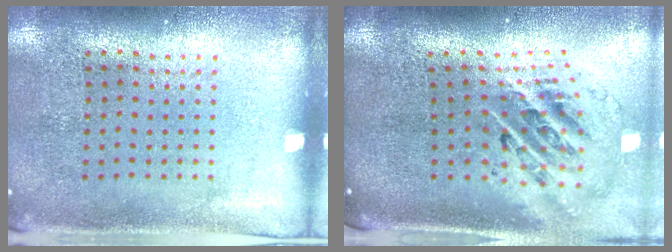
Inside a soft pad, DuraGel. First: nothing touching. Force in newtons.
{"total": 2.5, "press": 1.8, "slide": 1.8}